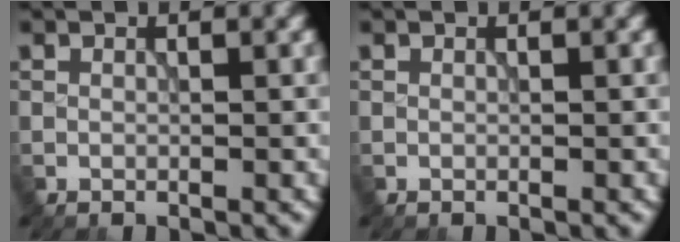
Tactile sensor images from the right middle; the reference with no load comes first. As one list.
[{"total": 0.0}]